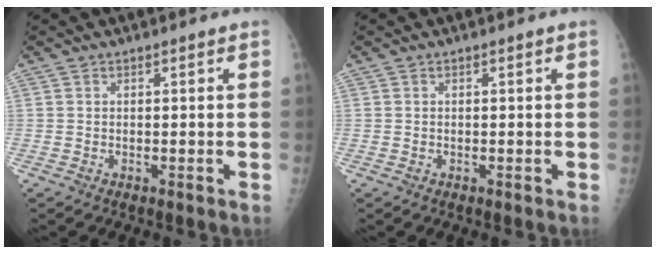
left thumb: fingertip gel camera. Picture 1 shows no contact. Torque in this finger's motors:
{"motor_torque": [-0.34, 0.10, -0.15, -0.16, 0.00]}